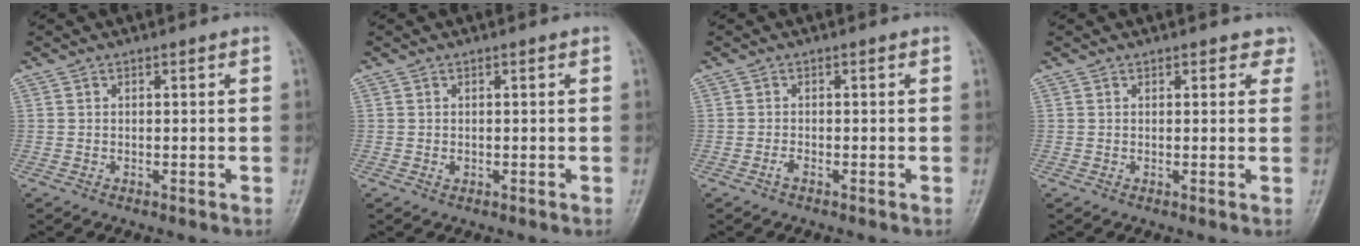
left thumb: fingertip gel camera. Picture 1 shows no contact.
{"total": 0.7, "force": [0.0, 0.5, 0.5], "torque": [-0.005, 0.000, 0.001]}
{"total": 0.9, "force": [-0.6, 0.3, 0.6], "torque": [-0.014, -0.001, -0.014]}
{"total": 2.4, "force": [1.6, 1.5, 0.9], "torque": [0.019, -0.004, 0.012]}